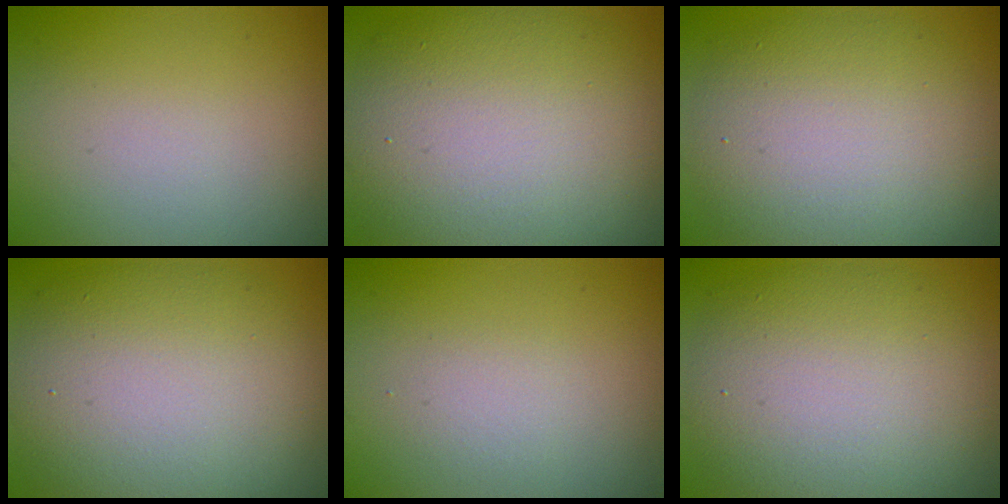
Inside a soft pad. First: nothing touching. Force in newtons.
{"total": 11.9, "press": 11.9, "slide": 0.7}
{"total": 8.6, "press": 8.6, "slide": 0.6}
{"total": 10.3, "press": 10.3, "slide": 0.5}
{"total": 1.3, "press": 1.3, "slide": 0.0}
{"total": 9.2, "press": 9.2, "slide": 0.4}